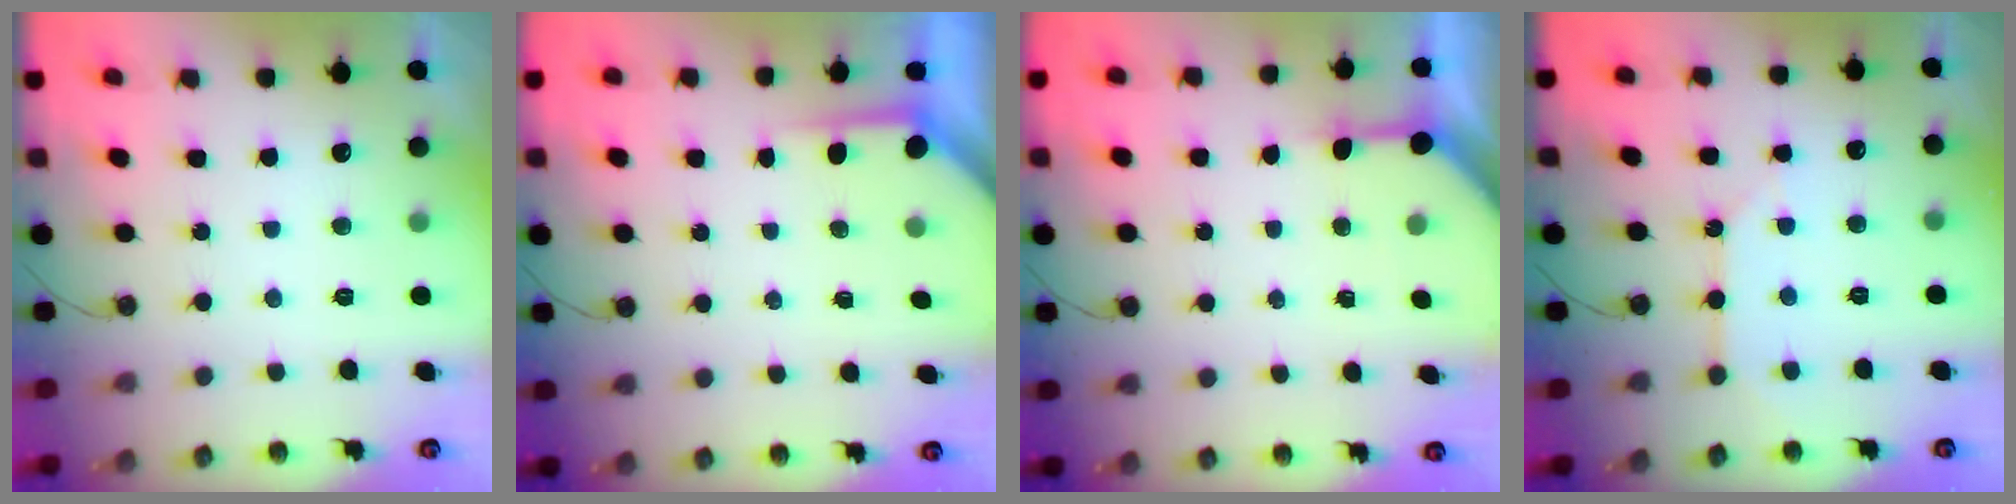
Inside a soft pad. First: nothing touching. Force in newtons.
{"total": 3.3, "press": 3.3, "slide": 0.4}
{"total": 4.7, "press": 4.6, "slide": 0.5}
{"total": 4.6, "press": 4.6, "slide": 0.5}